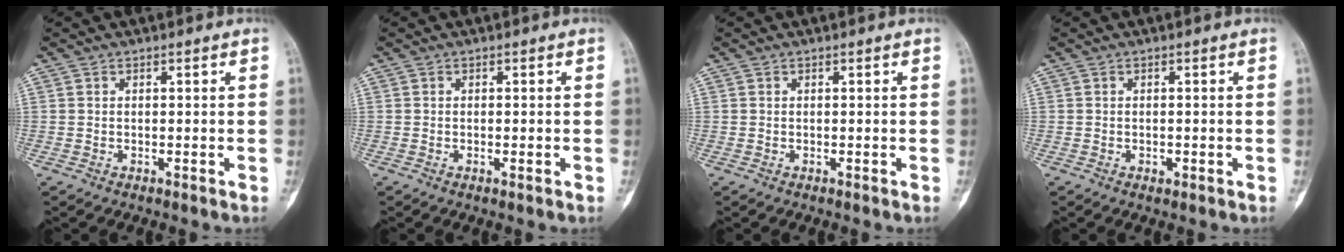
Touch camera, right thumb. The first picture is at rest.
{"total": 0.9, "force": [-0.2, 0.3, 0.8], "torque": [-0.015, 0.000, -0.003]}
{"total": 0.0}
{"total": 1.1, "force": [-0.4, 0.7, 0.7], "torque": [-0.011, 0.001, -0.005]}